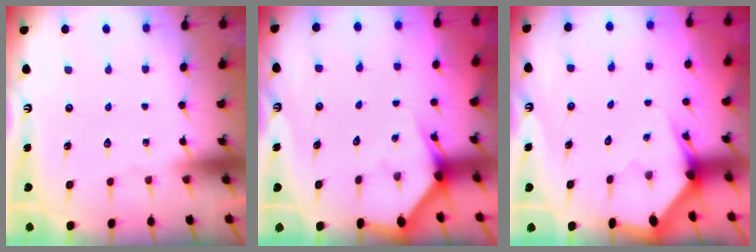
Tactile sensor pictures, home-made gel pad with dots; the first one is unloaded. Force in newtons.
{"total": 3.1, "press": 3.1, "slide": 0.1}
{"total": 3.0, "press": 3.0, "slide": 0.2}